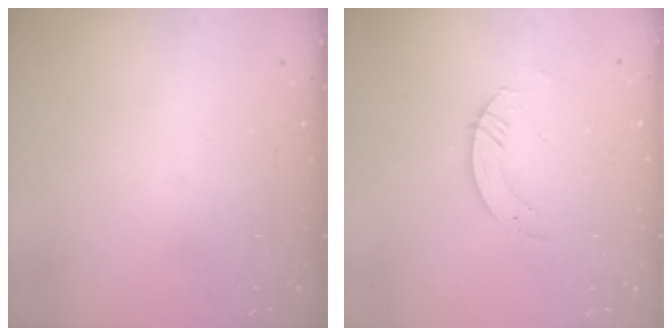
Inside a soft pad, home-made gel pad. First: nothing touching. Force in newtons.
{"total": 3.7, "press": 3.6, "slide": 0.4}